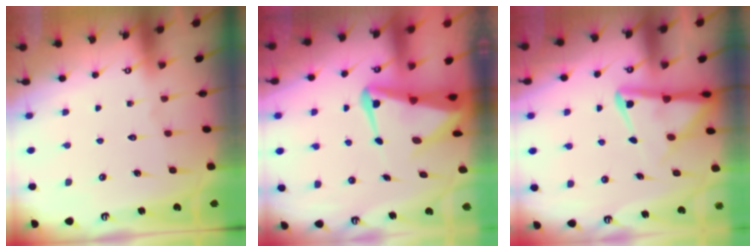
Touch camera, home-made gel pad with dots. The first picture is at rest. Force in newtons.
{"total": 6.7, "press": 6.6, "slide": 1.1}
{"total": 7.4, "press": 7.3, "slide": 0.8}